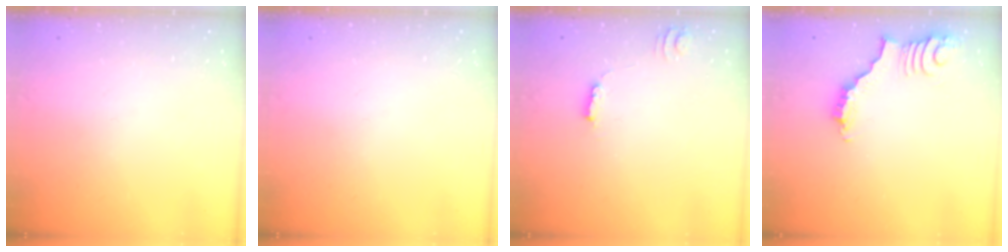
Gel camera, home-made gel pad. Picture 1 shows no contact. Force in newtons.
{"total": 0.0}
{"total": 3.1, "press": 3.1, "slide": 0.3}
{"total": 2.9, "press": 2.9, "slide": 0.6}